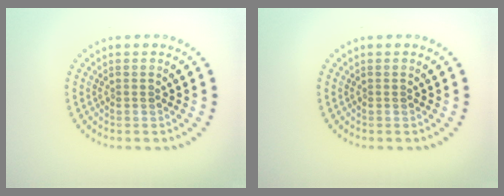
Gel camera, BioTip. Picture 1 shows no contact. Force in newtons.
{"total": 0.0}